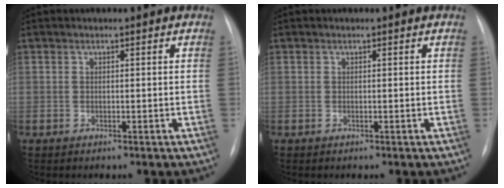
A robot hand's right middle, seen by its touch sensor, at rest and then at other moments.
{"total": 0.0}